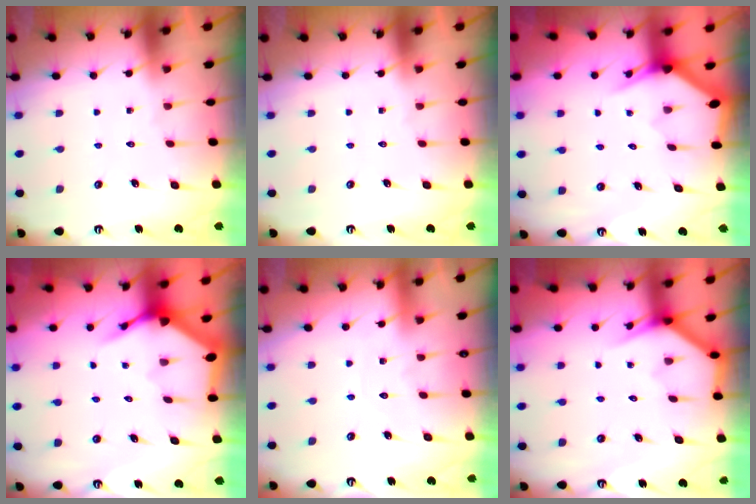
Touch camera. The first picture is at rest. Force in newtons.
{"total": 0.0}
{"total": 3.3, "press": 3.3, "slide": 0.2}
{"total": 3.7, "press": 3.6, "slide": 0.5}
{"total": 3.8, "press": 3.8, "slide": 0.4}
{"total": 3.7, "press": 3.7, "slide": 0.3}